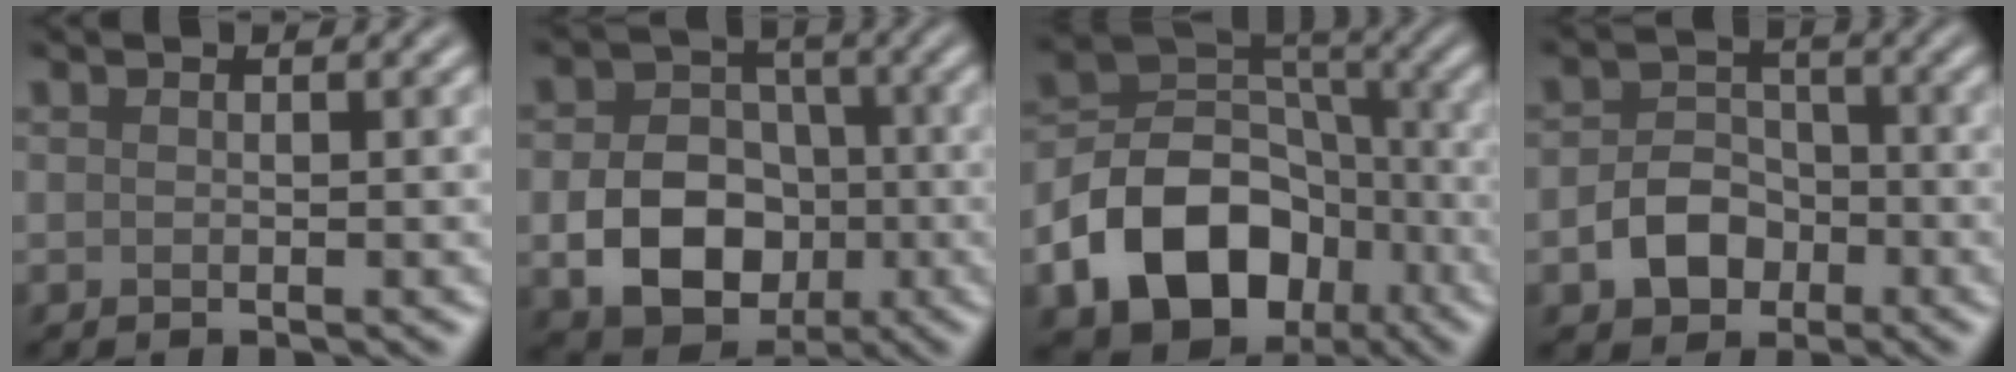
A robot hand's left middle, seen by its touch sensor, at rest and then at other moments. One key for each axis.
{"total": 8.0, "fx": -1.9, "fy": 6.2, "fz": 4.6, "tx": -0.080, "ty": -0.011, "tz": -0.031}
{"total": 11.9, "fx": -5.3, "fy": 8.4, "fz": 6.5, "tx": -0.117, "ty": 0.004, "tz": -0.098}
{"total": 4.0, "fx": -1.6, "fy": 3.1, "fz": 2.0, "tx": -0.030, "ty": 0.003, "tz": -0.028}